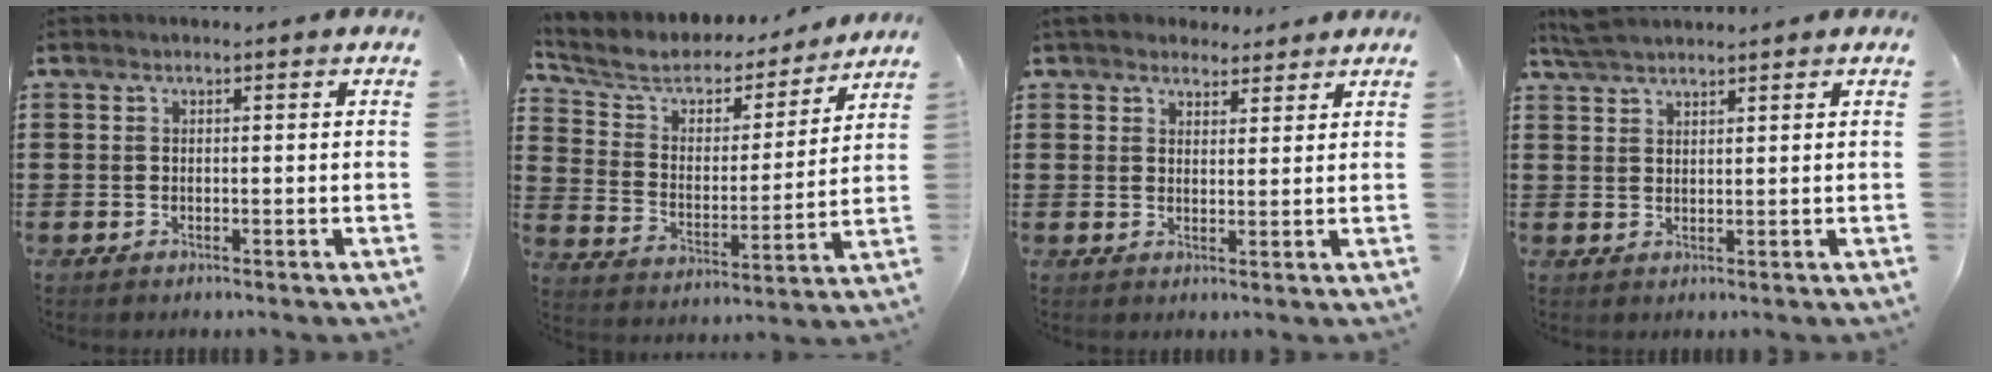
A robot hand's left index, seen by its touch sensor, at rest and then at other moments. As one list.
[{"total": 6.2, "force": [5.3, 2.5, 1.8], "torque": [-0.069, -0.036, 0.086]}, {"total": 3.9, "force": [3.5, 1.6, 0.8], "torque": [-0.026, 0.002, 0.067]}, {"total": 3.4, "force": [3.2, 0.4, 1.2], "torque": [-0.032, 0.002, 0.061]}]